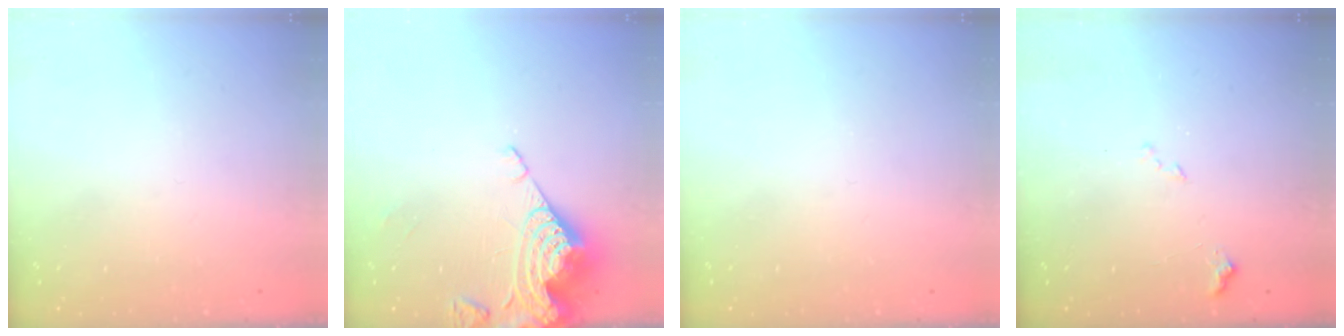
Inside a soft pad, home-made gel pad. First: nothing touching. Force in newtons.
{"total": 13.0, "press": 12.9, "slide": 1.4}
{"total": 0.0}
{"total": 8.3, "press": 8.2, "slide": 1.0}